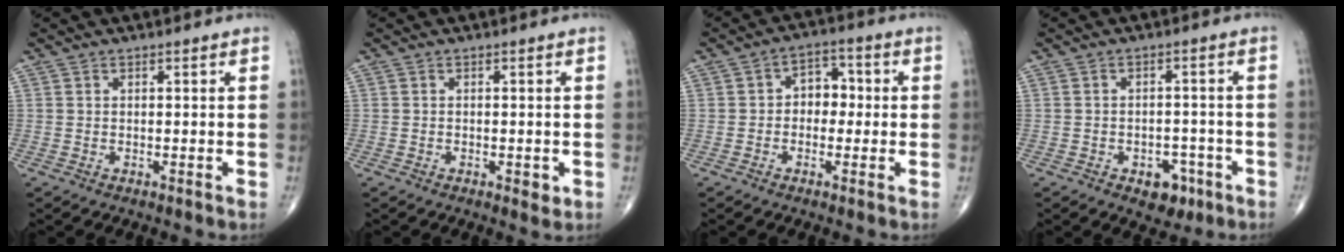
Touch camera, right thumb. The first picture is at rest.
{"total": 1.6, "force": [-0.5, 0.7, 1.4], "torque": [-0.018, -0.004, -0.007]}
{"total": 5.6, "force": [-0.1, 4.2, 3.8], "torque": [-0.024, 0.019, -0.014]}
{"total": 5.6, "force": [-3.0, 3.6, 3.0], "torque": [-0.014, 0.021, -0.036]}